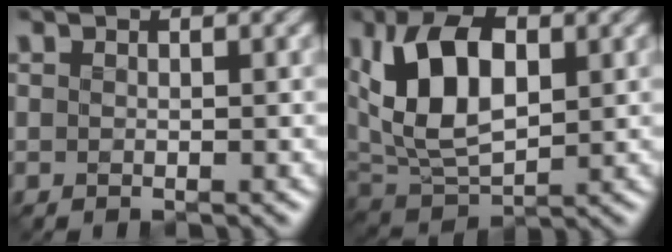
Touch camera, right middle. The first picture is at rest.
{"total": 9.5, "force": [1.9, 5.3, 7.7], "torque": [-0.154, 0.010, 0.021]}